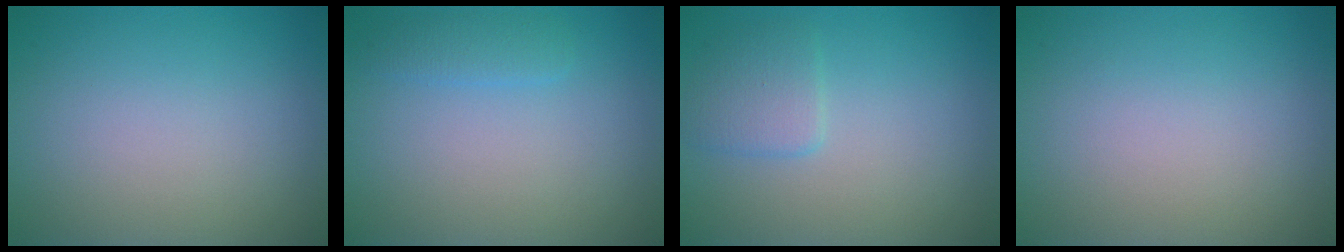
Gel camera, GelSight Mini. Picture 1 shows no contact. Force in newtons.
{"total": 1.4, "press": 1.4, "slide": 0.1}
{"total": 2.0, "press": 2.0, "slide": 0.1}
{"total": 0.0}